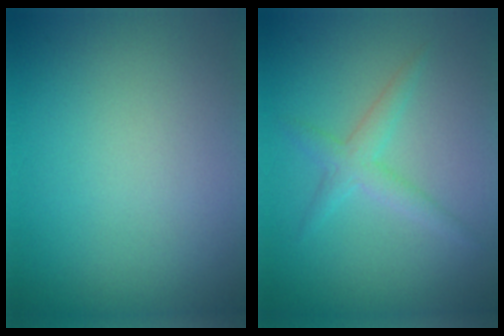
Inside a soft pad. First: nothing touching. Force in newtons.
{"total": 2.1, "press": 2.1, "slide": 0.0}